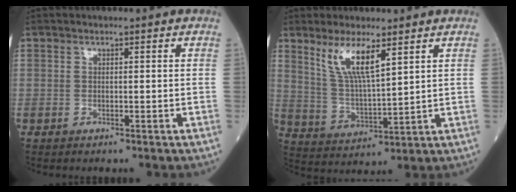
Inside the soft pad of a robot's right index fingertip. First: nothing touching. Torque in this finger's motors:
{"motor_torque": [0.22, 0.27, 0.42, 0.11]}